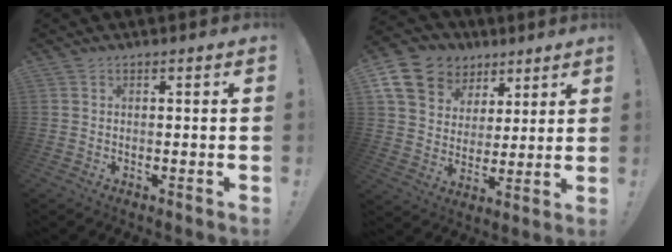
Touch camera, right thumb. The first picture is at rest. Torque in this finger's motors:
{"motor_torque": [-0.16, 0.59, 0.73, 0.43, 0.05]}